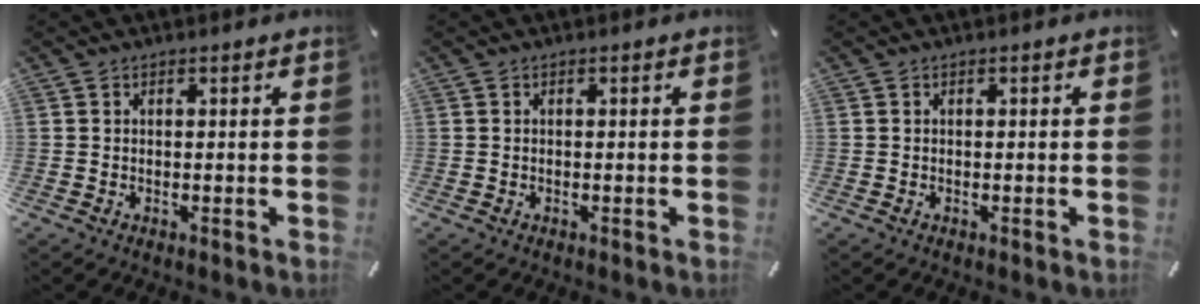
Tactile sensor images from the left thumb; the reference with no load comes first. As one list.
[{"total": 0.0}, {"total": 0.0}]